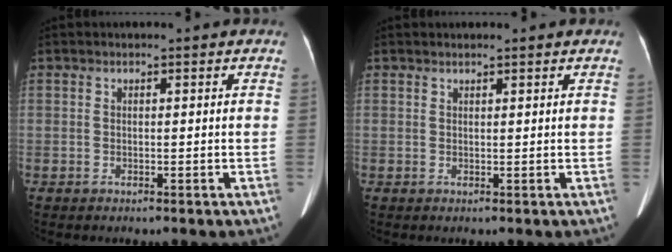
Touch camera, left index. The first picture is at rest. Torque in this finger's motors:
{"motor_torque": [-0.05, 0.01, 0.00, 0.02]}